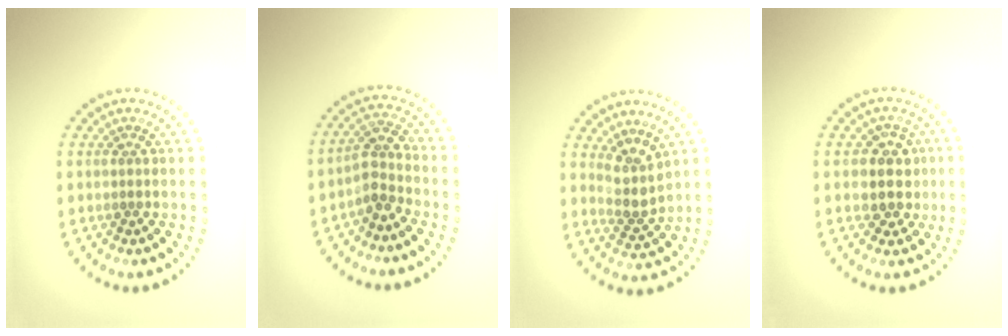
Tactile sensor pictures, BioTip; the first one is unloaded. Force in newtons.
{"total": 2.6, "press": 2.0, "slide": 1.6}
{"total": 2.8, "press": 2.1, "slide": 1.8}
{"total": 3.3, "press": 3.0, "slide": 1.3}